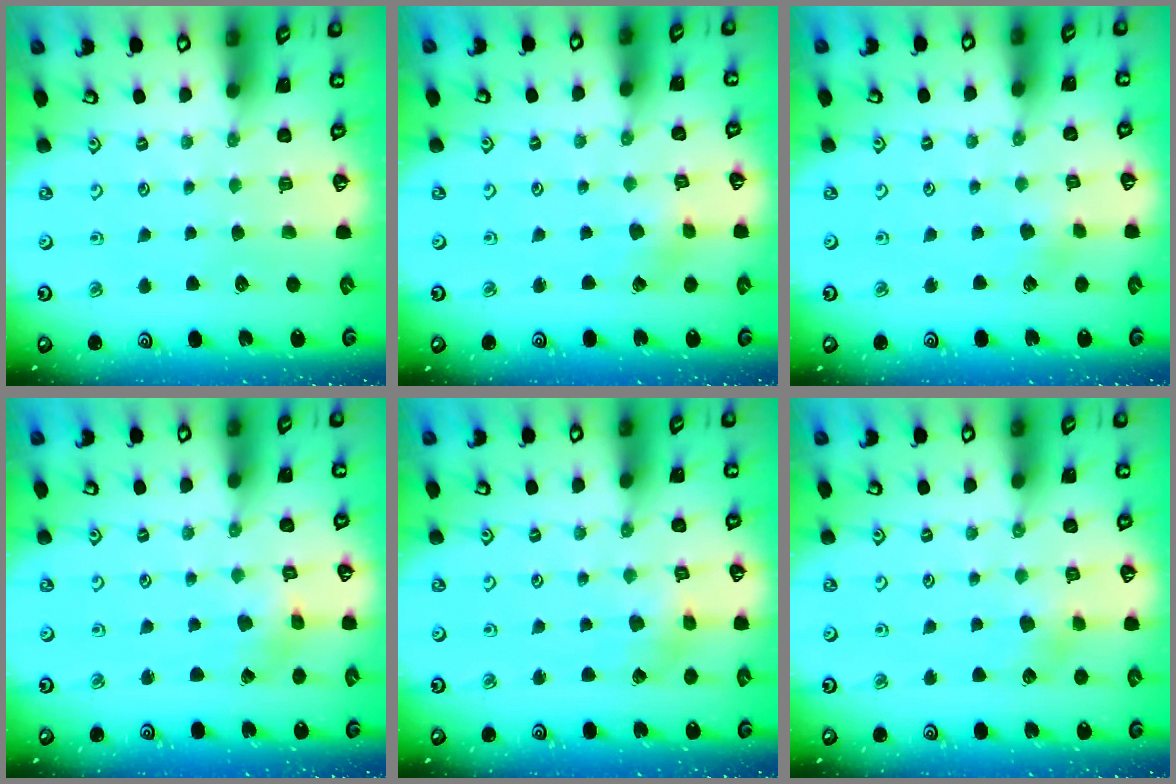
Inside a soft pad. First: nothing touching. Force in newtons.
{"total": 2.5, "press": 2.4, "slide": 0.3}
{"total": 2.3, "press": 2.3, "slide": 0.1}
{"total": 1.4, "press": 1.4, "slide": 0.1}
{"total": 2.9, "press": 2.9, "slide": 0.3}
{"total": 6.1, "press": 6.1, "slide": 0.3}